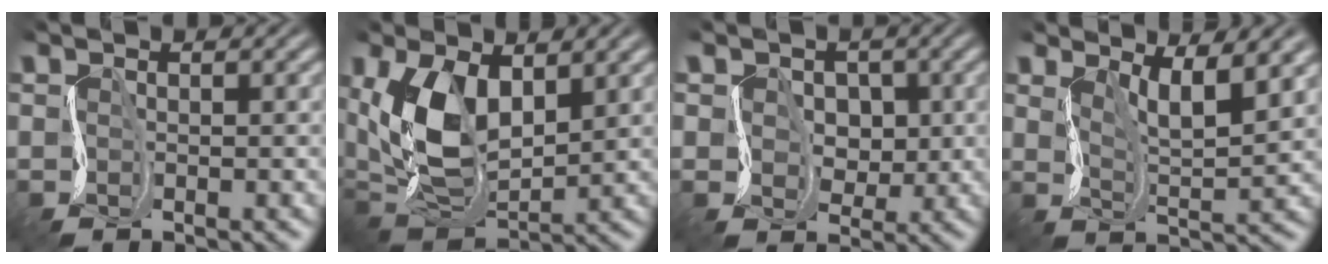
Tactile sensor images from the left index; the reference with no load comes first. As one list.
[{"total": 7.6, "force": [1.1, 4.2, 6.2], "torque": [-0.133, -0.008, 0.010]}, {"total": 4.0, "force": [0.5, 3.4, 2.0], "torque": [-0.042, 0.008, 0.001]}, {"total": 4.5, "force": [2.5, 1.1, 3.6], "torque": [-0.066, -0.009, 0.038]}]